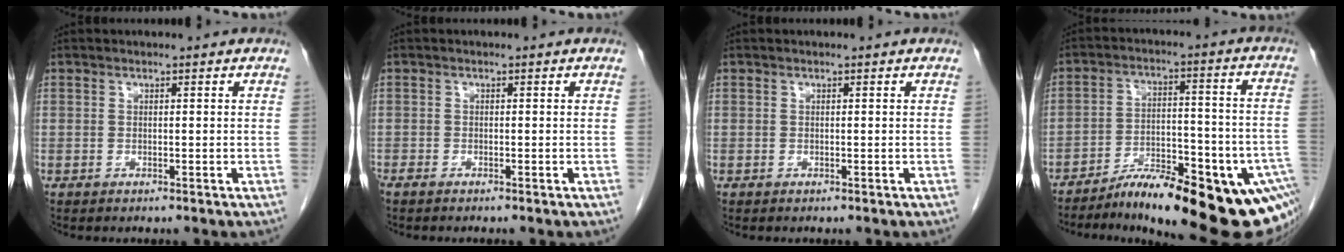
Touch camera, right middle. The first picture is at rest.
{"total": 1.0, "force": [-0.9, 0.1, 0.4], "torque": [-0.012, -0.003, -0.017]}
{"total": 0.0}
{"total": 21.0, "force": [-14.7, 3.8, 14.5], "torque": [-0.124, 0.010, -0.210]}